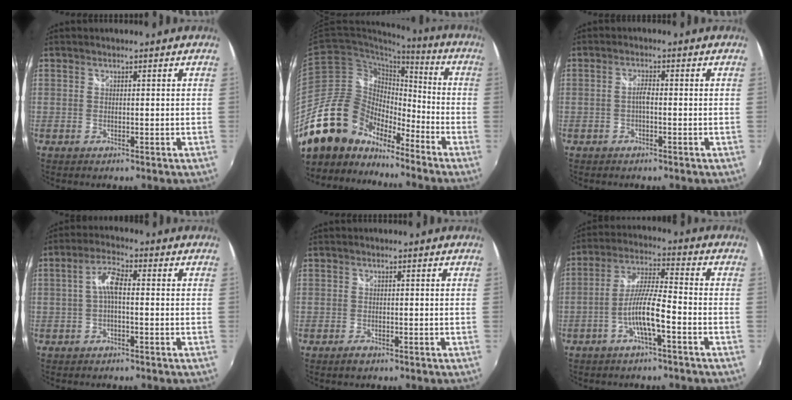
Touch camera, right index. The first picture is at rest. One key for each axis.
{"total": 18.5, "fx": -14.4, "fy": 9.9, "fz": 6.0, "tx": -0.126, "ty": 0.028, "tz": -0.262}
{"total": 1.7, "fx": -0.5, "fy": 0.4, "fz": 1.6, "tx": -0.031, "ty": 0.005, "tz": -0.012}
{"total": 4.6, "fx": -0.4, "fy": 1.4, "fz": 4.3, "tx": -0.089, "ty": 0.015, "tz": -0.009}
{"total": 1.7, "fx": -1.0, "fy": 1.2, "fz": 0.5, "tx": -0.012, "ty": -0.002, "tz": -0.017}
{"total": 8.5, "fx": -3.7, "fy": 0.7, "fz": 7.6, "tx": -0.156, "ty": 0.005, "tz": -0.070}